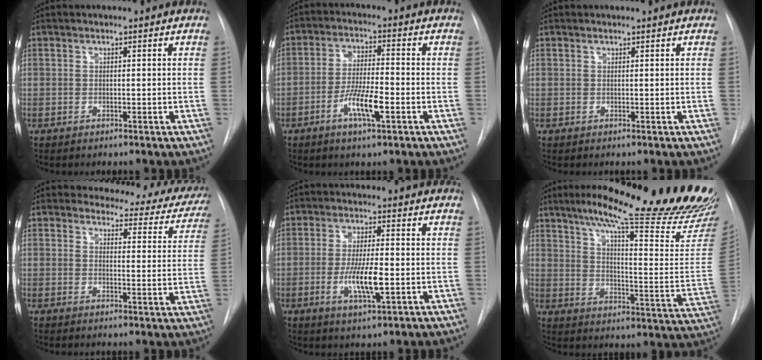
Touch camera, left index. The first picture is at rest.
{"total": 7.1, "force": [-3.4, 1.0, 6.1], "torque": [-0.118, -0.010, -0.063]}
{"total": 0.0}
{"total": 14.7, "force": [13.8, 4.5, 2.3], "torque": [0.013, -0.069, 0.124]}
{"total": 7.3, "force": [-2.0, 1.2, 7.0], "torque": [-0.133, -0.016, -0.035]}
{"total": 28.0, "force": [22.8, 0.8, 16.2], "torque": [-0.220, -0.091, 0.299]}